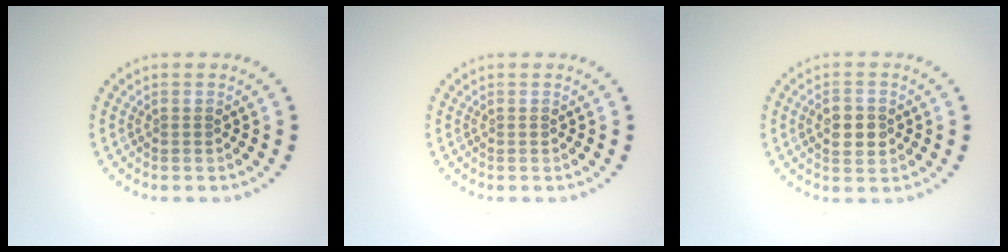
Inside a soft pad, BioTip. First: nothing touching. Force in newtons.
{"total": 0.0}
{"total": 2.9, "press": 2.9, "slide": 0.1}